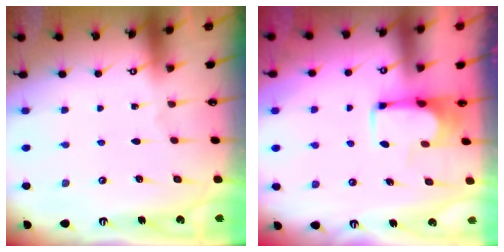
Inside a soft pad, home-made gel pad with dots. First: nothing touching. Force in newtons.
{"total": 3.5, "press": 3.5, "slide": 0.2}